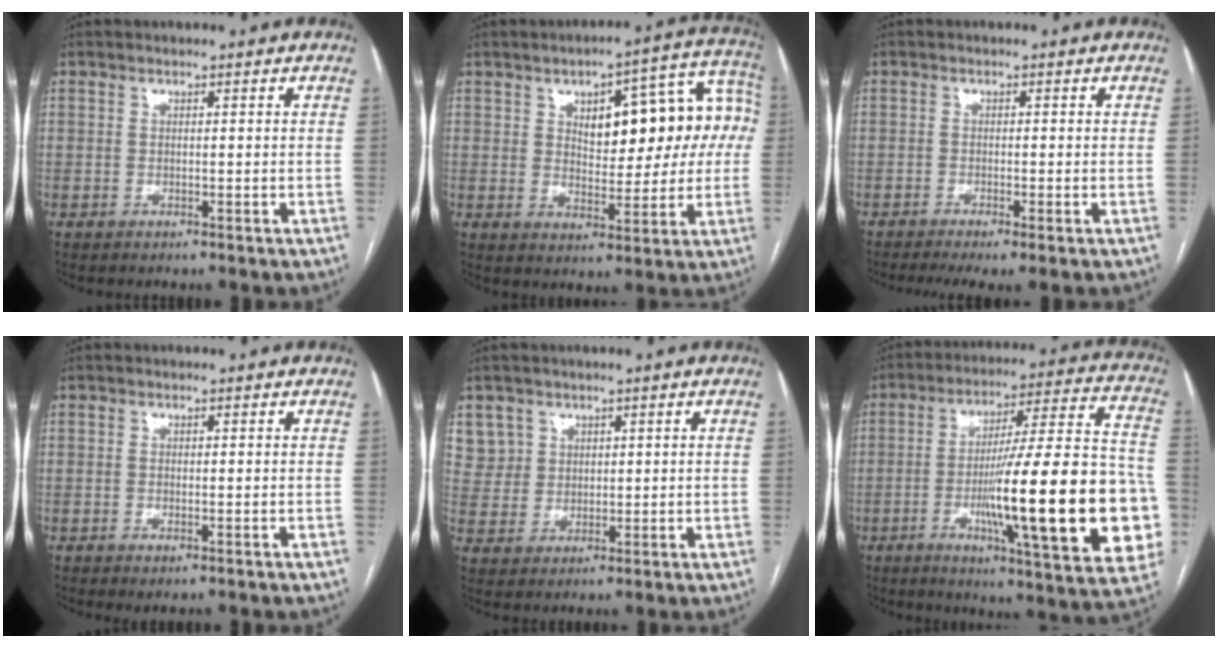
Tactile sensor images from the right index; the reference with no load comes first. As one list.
[{"total": 15.3, "force": [2.8, 6.4, 13.6], "torque": [-0.169, 0.044, 0.043]}, {"total": 5.3, "force": [-3.7, 0.6, 3.8], "torque": [-0.062, -0.014, -0.061]}, {"total": 1.1, "force": [-0.5, 0.3, 0.9], "torque": [-0.015, -0.005, -0.004]}, {"total": 5.8, "force": [3.1, 4.9, -0.4], "torque": [0.017, 0.007, 0.065]}, {"total": 28.3, "force": [-6.1, 3.1, 27.5], "torque": [-0.347, 0.000, -0.089]}]